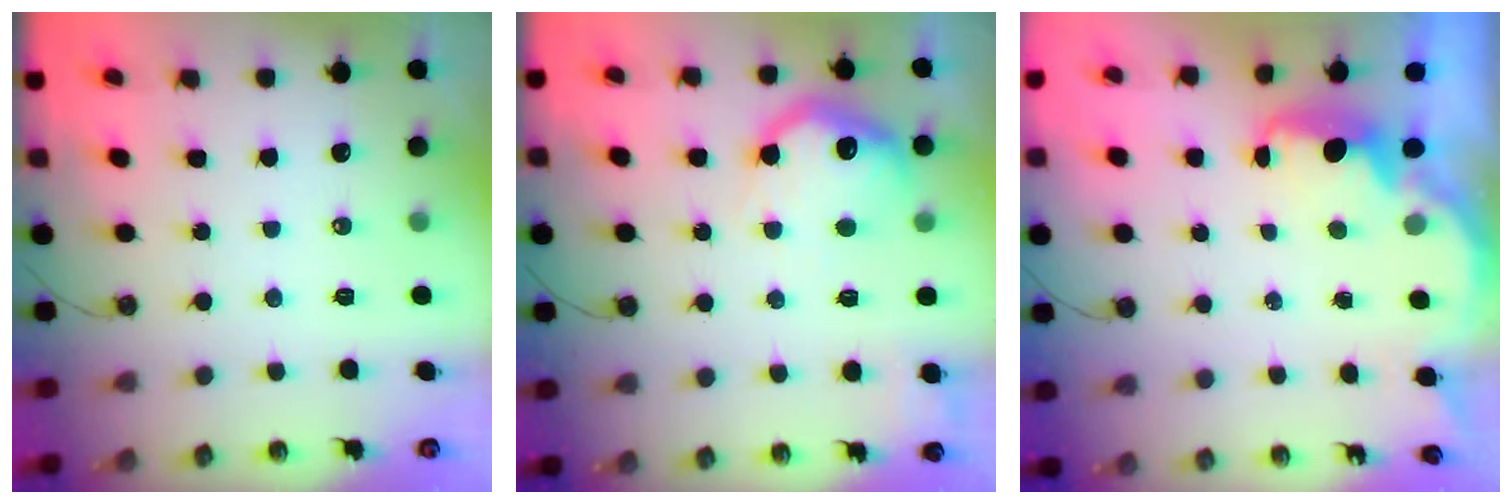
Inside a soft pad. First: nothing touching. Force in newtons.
{"total": 13.9, "press": 13.8, "slide": 0.9}
{"total": 2.3, "press": 2.3, "slide": 0.4}